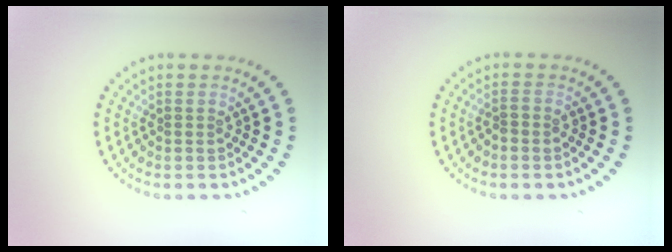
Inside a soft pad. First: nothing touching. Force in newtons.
{"total": 0.7, "press": 0.4, "slide": 0.6}